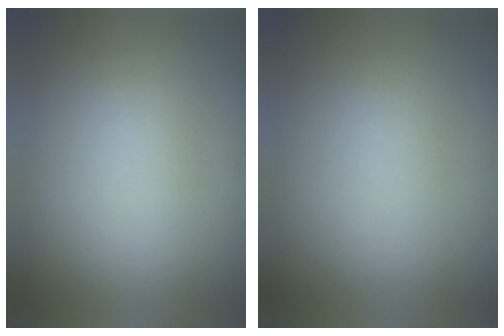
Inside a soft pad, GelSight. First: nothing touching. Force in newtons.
{"total": 1.0}